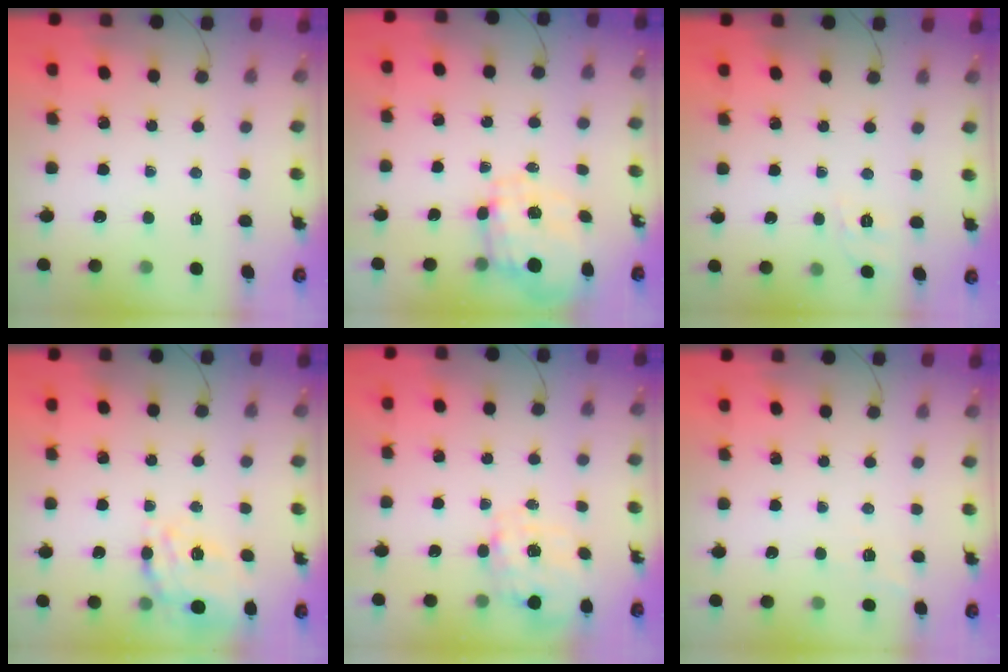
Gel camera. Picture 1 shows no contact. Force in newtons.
{"total": 3.4, "press": 3.1, "slide": 1.4}
{"total": 1.7, "press": 0.0, "slide": 1.7}
{"total": 16.5, "press": 16.2, "slide": 3.2}
{"total": 3.8, "press": 3.7, "slide": 0.9}
{"total": 5.0, "press": 4.8, "slide": 1.4}